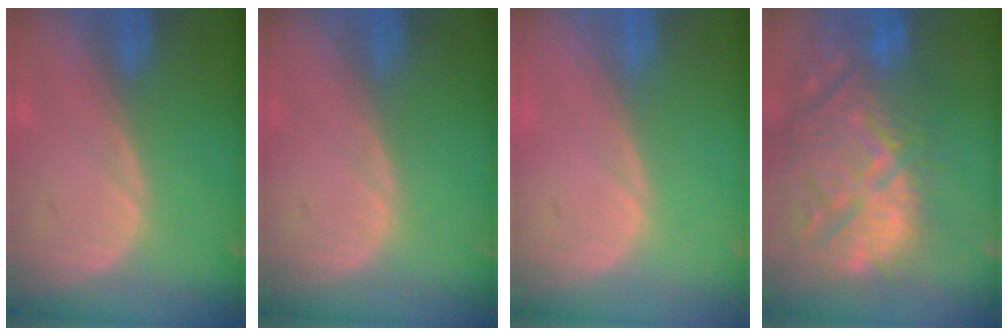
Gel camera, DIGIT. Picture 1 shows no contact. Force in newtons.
{"total": 0.0}
{"total": 0.0}
{"total": 15.3, "press": 13.0, "slide": 8.1}